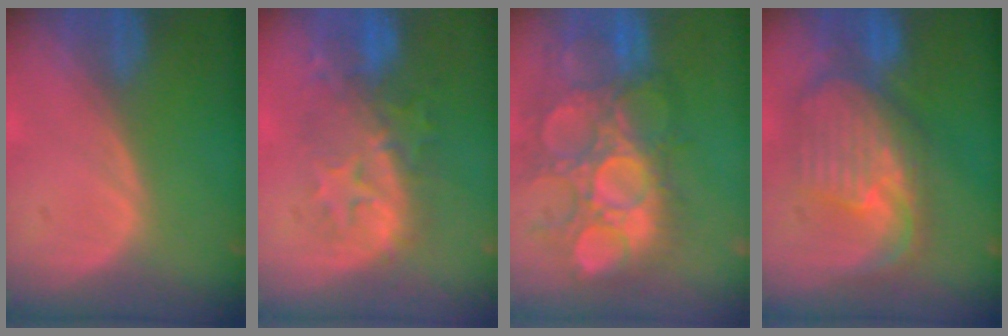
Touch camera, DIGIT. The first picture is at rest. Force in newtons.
{"total": 9.5, "press": 8.7, "slide": 4.0}
{"total": 13.3, "press": 12.2, "slide": 5.4}
{"total": 10.5, "press": 9.4, "slide": 4.8}